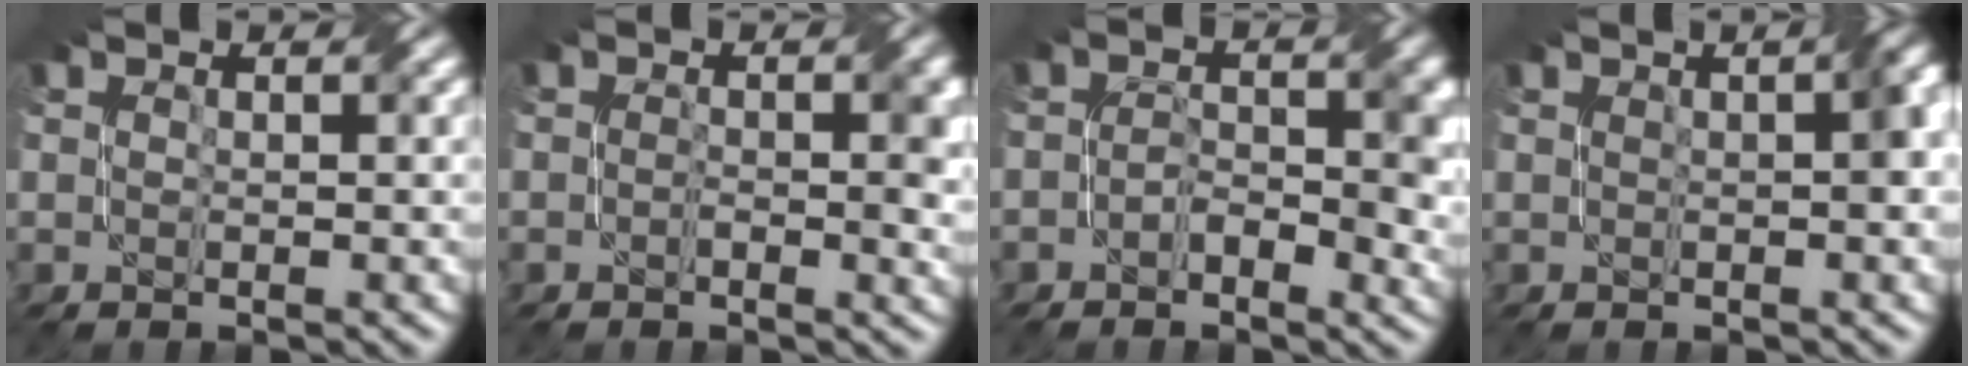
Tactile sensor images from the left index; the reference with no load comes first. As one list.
[{"total": 2.7, "force": [-0.1, 1.3, 2.4], "torque": [-0.030, -0.002, -0.003]}, {"total": 3.9, "force": [-0.7, 2.2, 3.2], "torque": [-0.043, -0.001, -0.017]}, {"total": 3.0, "force": [0.4, 0.7, 2.9], "torque": [-0.033, 0.014, 0.006]}]